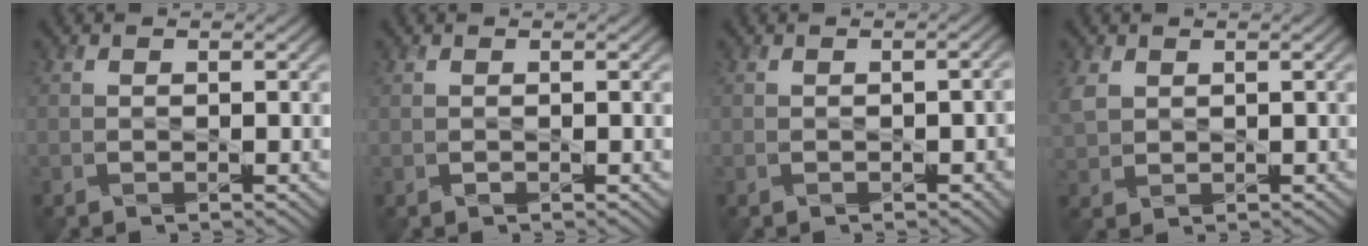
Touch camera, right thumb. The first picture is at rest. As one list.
[{"total": 0.0}, {"total": 1.8, "force": [-0.5, 0.7, 1.6], "torque": [-0.023, 0.000, -0.005]}, {"total": 3.4, "force": [1.2, 2.5, 1.9], "torque": [-0.058, 0.000, 0.027]}]